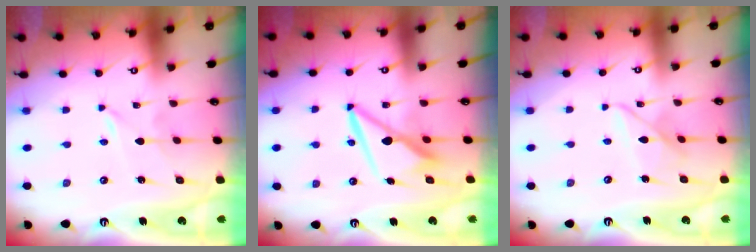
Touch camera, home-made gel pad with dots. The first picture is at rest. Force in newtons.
{"total": 8.7, "press": 8.6, "slide": 1.3}
{"total": 8.6, "press": 8.6, "slide": 0.7}